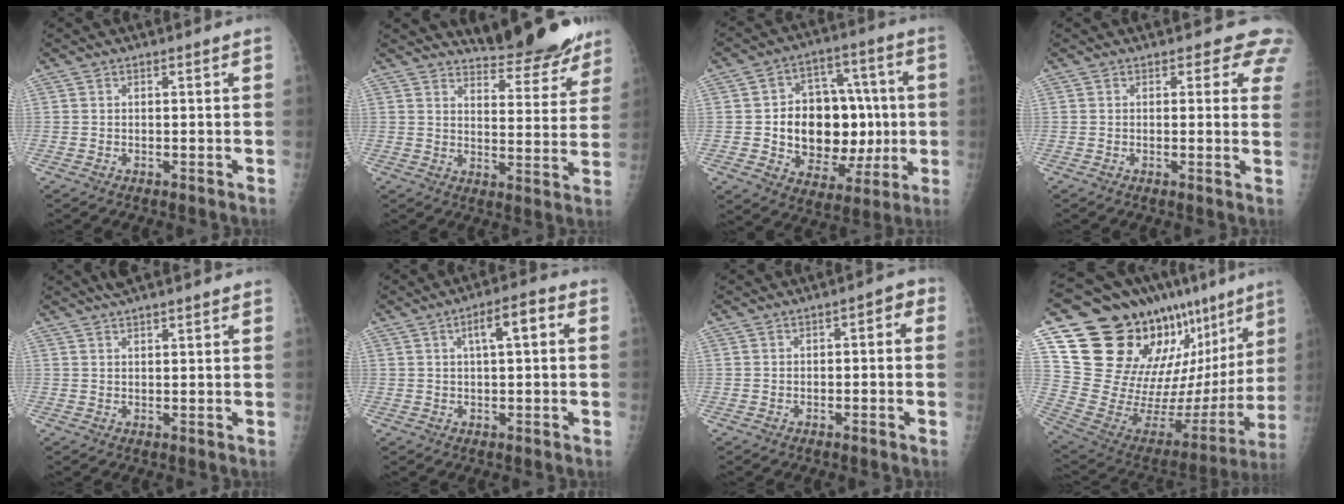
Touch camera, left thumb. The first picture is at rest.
{"total": 15.3, "force": [14.1, 4.0, 4.2], "torque": [-0.018, -0.101, 0.180]}
{"total": 19.3, "force": [-0.8, 13.6, 13.6], "torque": [-0.151, 0.021, 0.002]}
{"total": 5.5, "force": [4.7, 2.6, 0.9], "torque": [0.033, -0.020, 0.028]}
{"total": 5.3, "force": [4.2, 1.1, 3.1], "torque": [-0.038, 0.012, 0.068]}
{"total": 6.2, "force": [1.6, 2.1, 5.6], "torque": [-0.083, 0.016, 0.020]}
{"total": 2.6, "force": [-0.2, 1.6, 2.1], "torque": [-0.013, 0.021, -0.011]}
{"total": 30.5, "force": [18.2, 14.7, 19.6], "torque": [-0.262, -0.055, 0.304]}